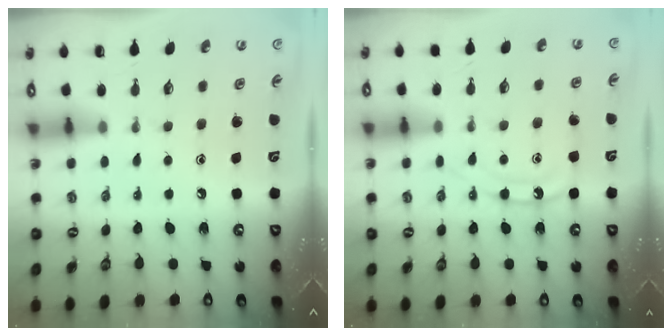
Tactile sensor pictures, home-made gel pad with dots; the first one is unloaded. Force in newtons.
{"total": 10.5, "press": 10.4, "slide": 0.9}